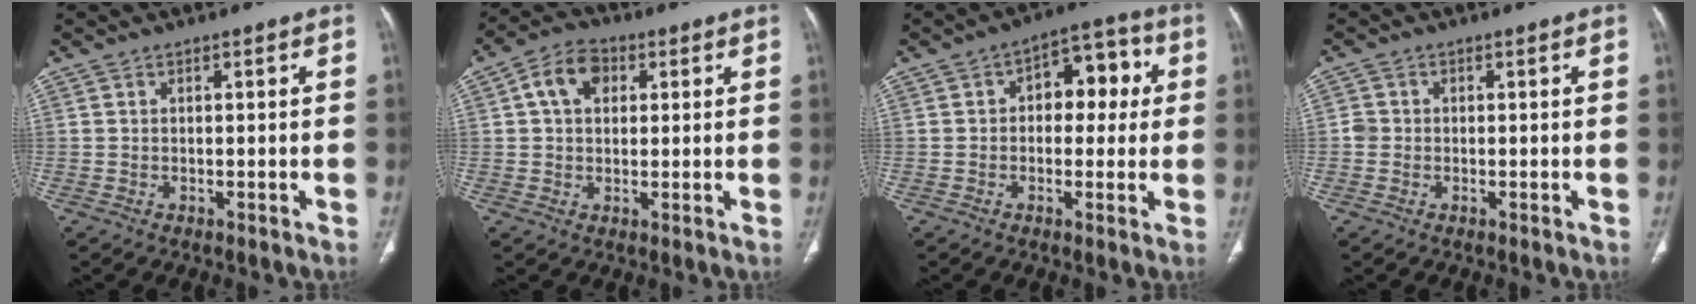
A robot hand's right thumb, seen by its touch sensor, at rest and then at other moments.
{"total": 7.5, "force": [2.2, 5.3, 4.8], "torque": [-0.072, 0.011, 0.030]}
{"total": 10.2, "force": [1.6, 6.4, 7.7], "torque": [-0.055, 0.029, 0.016]}
{"total": 1.8, "force": [-0.2, 1.7, 0.5], "torque": [-0.001, 0.006, -0.007]}